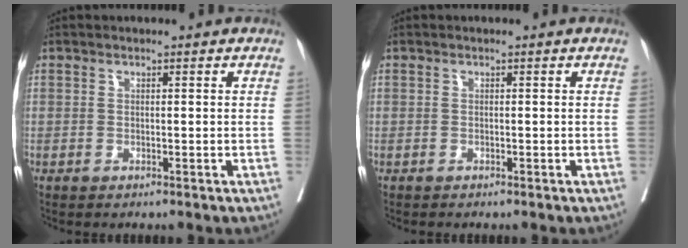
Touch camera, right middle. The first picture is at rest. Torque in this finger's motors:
{"motor_torque": [-0.27, 0.22, -0.05, -0.04]}